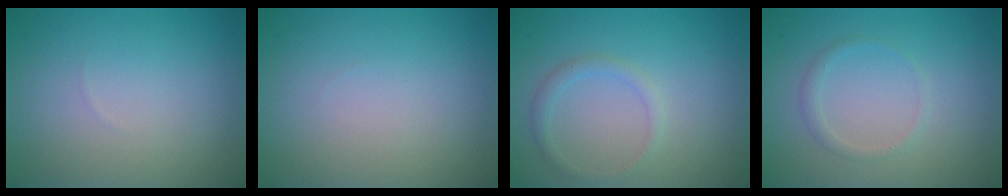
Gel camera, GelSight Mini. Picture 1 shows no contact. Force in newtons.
{"total": 0.0}
{"total": 1.4, "press": 1.4, "slide": 0.0}
{"total": 1.1, "press": 1.0, "slide": 0.1}